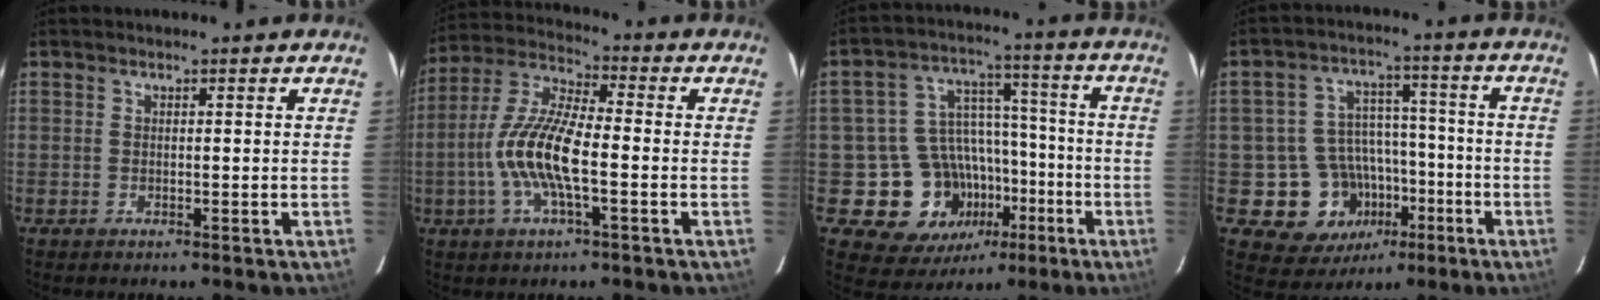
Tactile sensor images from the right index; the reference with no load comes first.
{"total": 12.9, "force": [-2.9, 3.6, 12.1], "torque": [-0.252, 0.003, -0.062]}
{"total": 14.4, "force": [-6.1, 11.8, 5.6], "torque": [-0.113, 0.046, -0.068]}
{"total": 12.6, "force": [-5.2, 10.7, 4.2], "torque": [-0.087, 0.041, -0.055]}